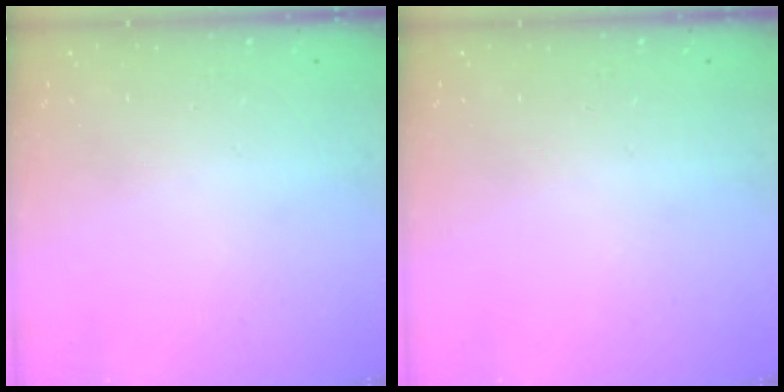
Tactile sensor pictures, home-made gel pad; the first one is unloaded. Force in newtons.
{"total": 0.0}